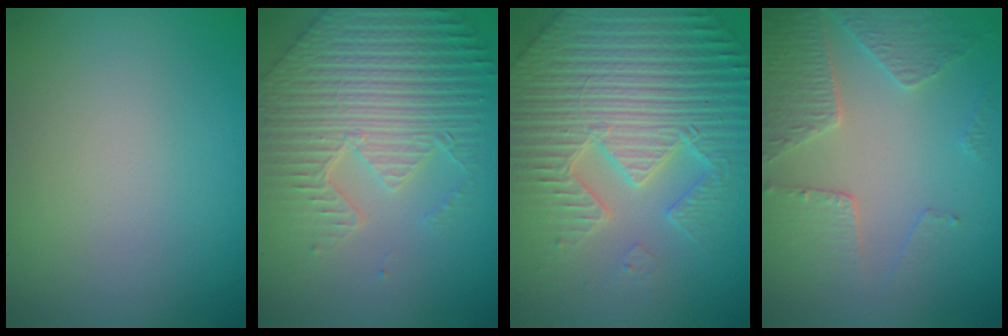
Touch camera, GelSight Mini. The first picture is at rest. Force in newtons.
{"total": 7.6, "press": 5.7, "slide": 5.0}
{"total": 7.1, "press": 6.9, "slide": 1.8}
{"total": 3.9, "press": 3.0, "slide": 2.4}